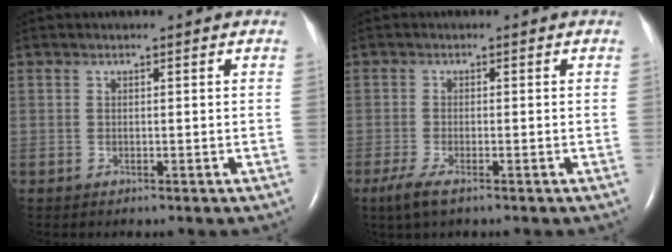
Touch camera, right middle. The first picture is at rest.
{"total": 3.6, "force": [-2.2, 0.7, 2.7], "torque": [-0.065, -0.010, -0.044]}